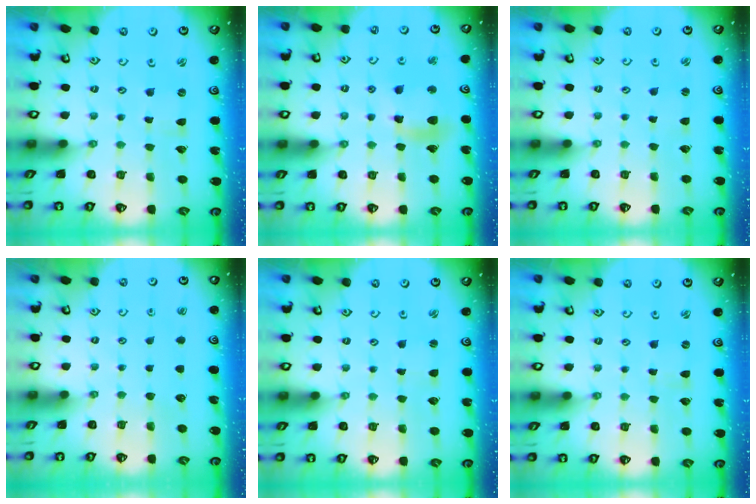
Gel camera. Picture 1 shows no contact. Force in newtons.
{"total": 11.6, "press": 11.4, "slide": 2.0}
{"total": 1.1, "press": 1.1, "slide": 0.2}
{"total": 0.0}
{"total": 0.0}
{"total": 0.0}